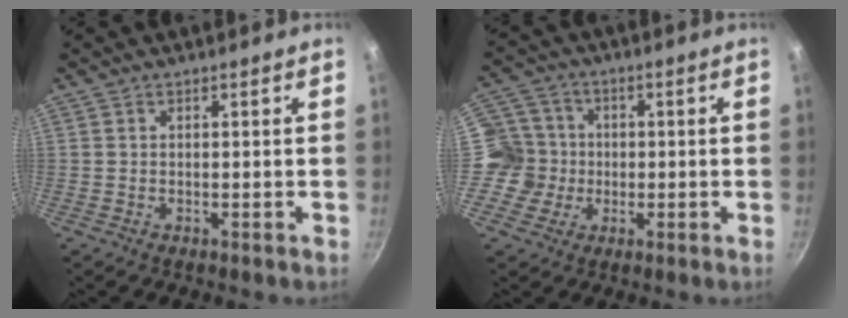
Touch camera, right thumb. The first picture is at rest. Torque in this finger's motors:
{"motor_torque": [0.05, 0.08, 0.07, 0.05, 0.08]}